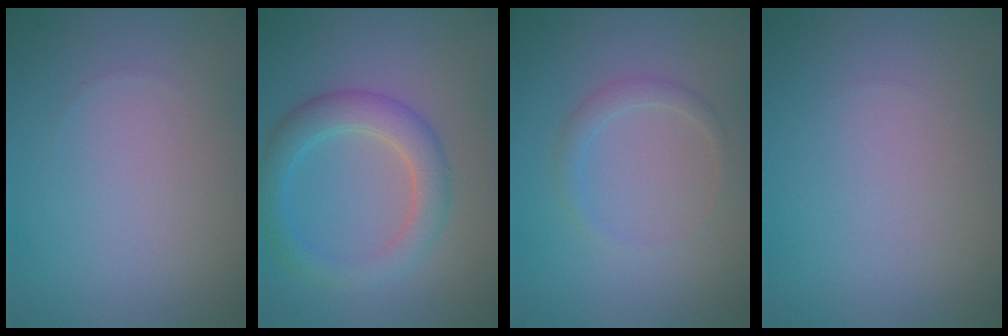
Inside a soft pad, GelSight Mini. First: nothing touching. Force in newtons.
{"total": 3.9, "press": 3.9, "slide": 0.2}
{"total": 1.4, "press": 1.4, "slide": 0.1}
{"total": 0.0}